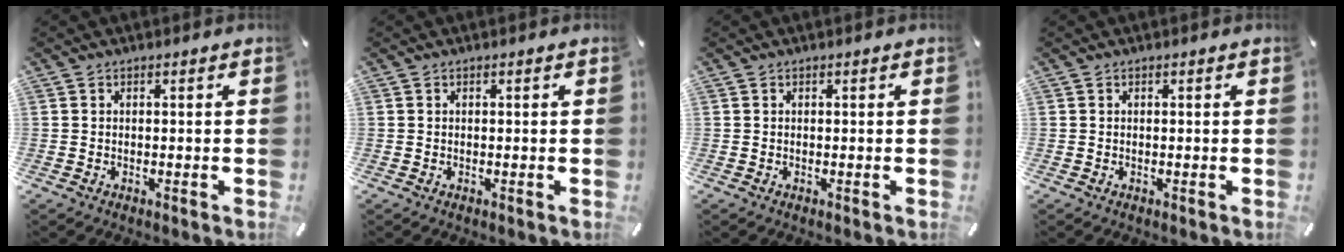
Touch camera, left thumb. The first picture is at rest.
{"total": 0.0}
{"total": 0.0}
{"total": 0.0}